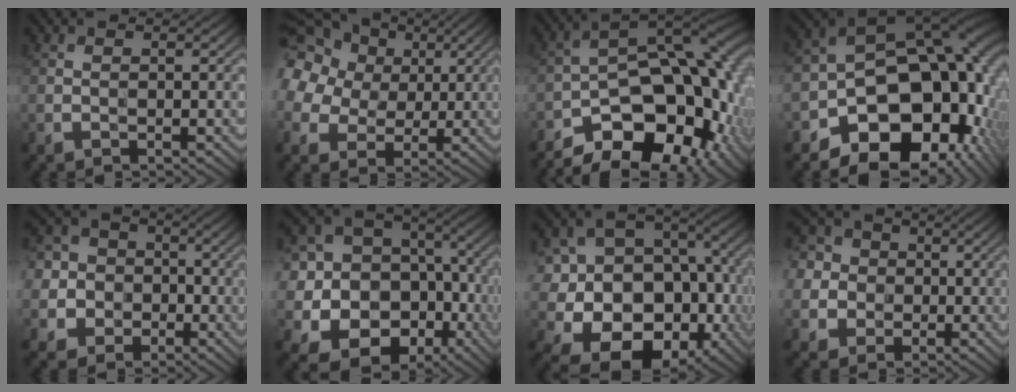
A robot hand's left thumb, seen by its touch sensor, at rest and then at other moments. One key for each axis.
{"total": 21.2, "fx": 8.3, "fy": 16.8, "fz": 9.9, "tx": -0.276, "ty": 0.046, "tz": 0.125}
{"total": 20.3, "fx": -10.1, "fy": 11.0, "fz": 13.7, "tx": -0.173, "ty": -0.015, "tz": -0.139}
{"total": 19.3, "fx": -6.3, "fy": 13.4, "fz": 12.4, "tx": -0.169, "ty": -0.042, "tz": -0.079}
{"total": 11.3, "fx": -1.3, "fy": 10.4, "fz": 4.0, "tx": -0.150, "ty": 0.003, "tz": -0.053}
{"total": 21.6, "fx": -5.3, "fy": 18.6, "fz": 9.7, "tx": -0.222, "ty": -0.014, "tz": -0.082}
{"total": 20.4, "fx": -6.6, "fy": 15.9, "fz": 10.8, "tx": -0.192, "ty": -0.024, "tz": -0.108}
{"total": 12.4, "fx": 1.4, "fy": 11.2, "fz": 5.0, "tx": -0.183, "ty": 0.014, "tz": -0.004}